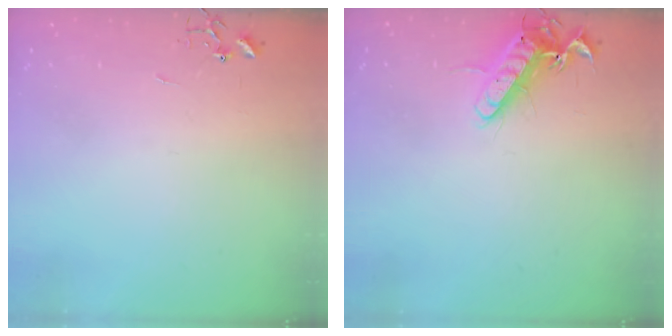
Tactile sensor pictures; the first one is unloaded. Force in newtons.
{"total": 13.2, "press": 13.2, "slide": 1.3}